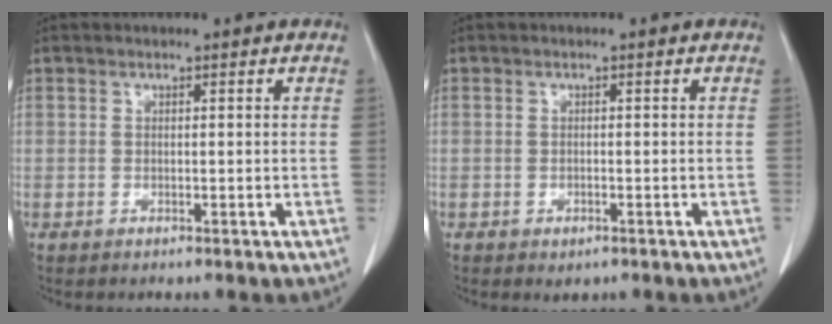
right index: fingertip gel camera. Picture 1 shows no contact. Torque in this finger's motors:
{"motor_torque": [0.35, -0.37, 0.03, 0.01]}